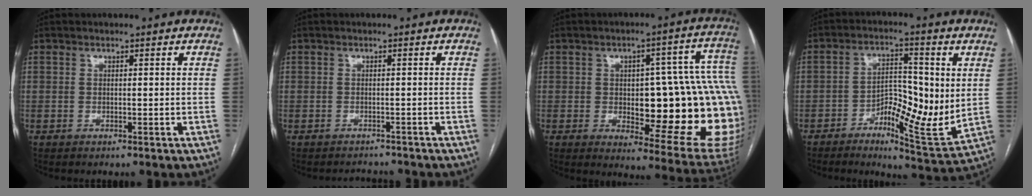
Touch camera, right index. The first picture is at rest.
{"total": 2.4, "force": [-2.3, 0.4, -0.6], "torque": [0.013, -0.006, -0.031]}
{"total": 25.7, "force": [-2.2, 7.3, 24.5], "torque": [-0.214, 0.033, -0.001]}
{"total": 10.5, "force": [-0.7, 3.7, 9.8], "torque": [-0.162, 0.005, -0.009]}